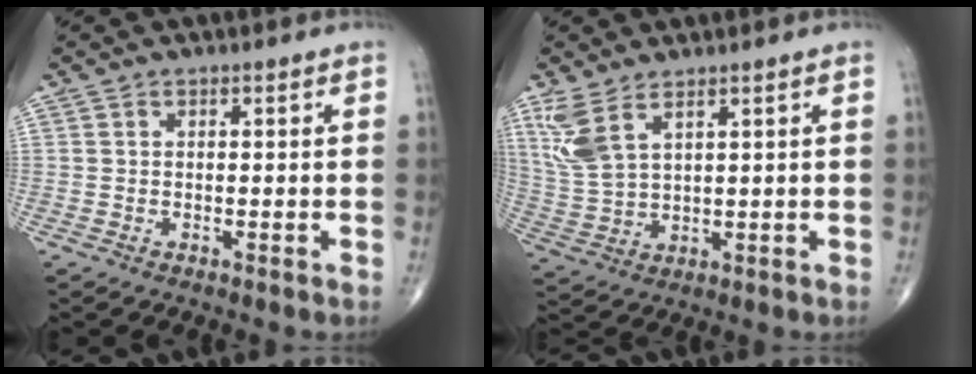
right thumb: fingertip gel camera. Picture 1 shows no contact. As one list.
[{"total": 7.4, "force": [4.3, 2.8, 5.3], "torque": [-0.124, -0.014, 0.103]}]